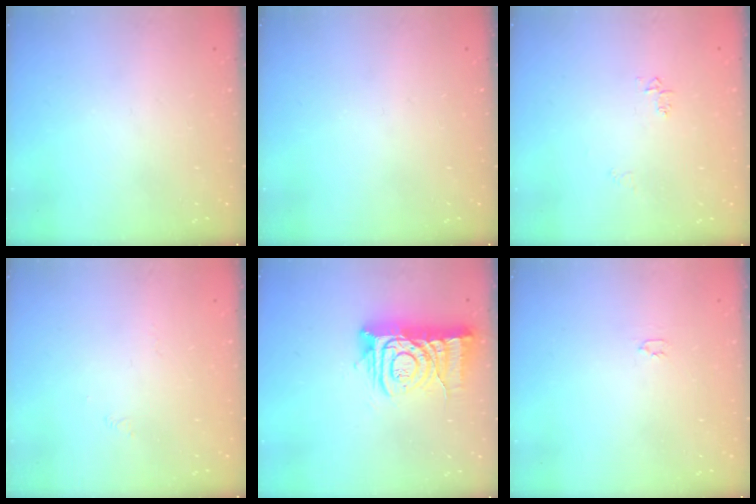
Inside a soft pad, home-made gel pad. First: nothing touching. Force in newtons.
{"total": 0.0}
{"total": 4.2, "press": 4.1, "slide": 0.7}
{"total": 1.7, "press": 1.6, "slide": 0.4}
{"total": 12.8, "press": 12.8, "slide": 1.4}
{"total": 2.0, "press": 2.0, "slide": 0.3}